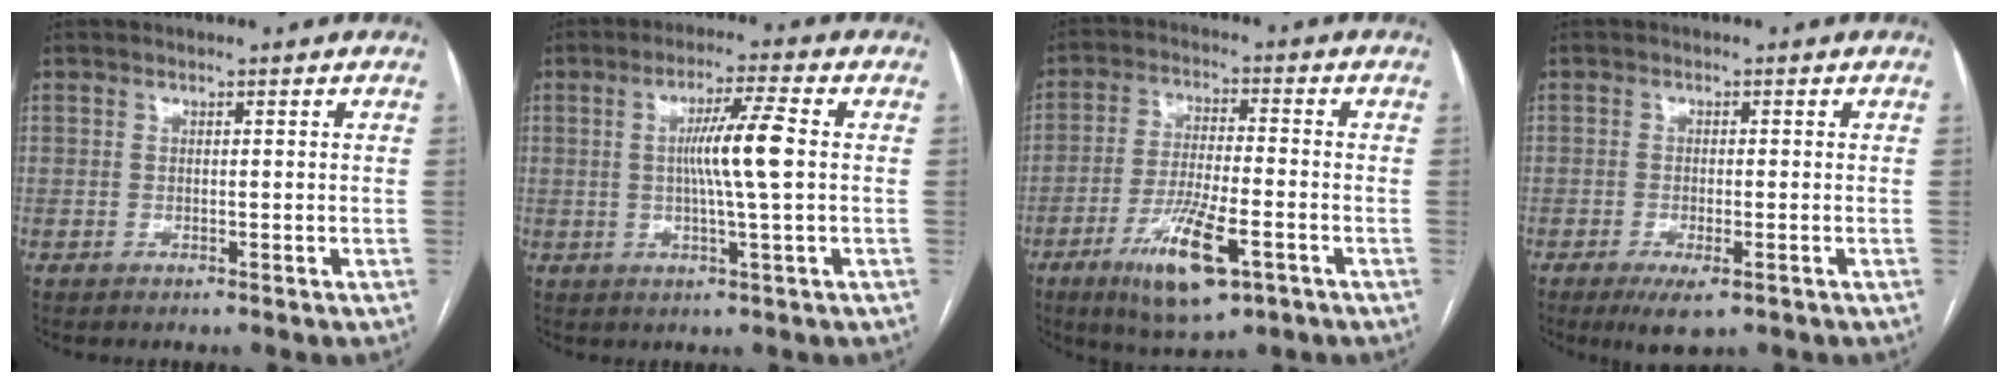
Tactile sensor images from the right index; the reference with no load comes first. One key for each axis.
{"total": 7.6, "fx": 0.5, "fy": -0.6, "fz": 7.6, "tx": -0.135, "ty": 0.000, "tz": 0.007}
{"total": 11.9, "fx": -5.6, "fy": 2.6, "fz": 10.1, "tx": -0.192, "ty": -0.019, "tz": -0.091}
{"total": 4.5, "fx": -2.5, "fy": 1.2, "fz": 3.6, "tx": -0.062, "ty": -0.009, "tz": -0.035}